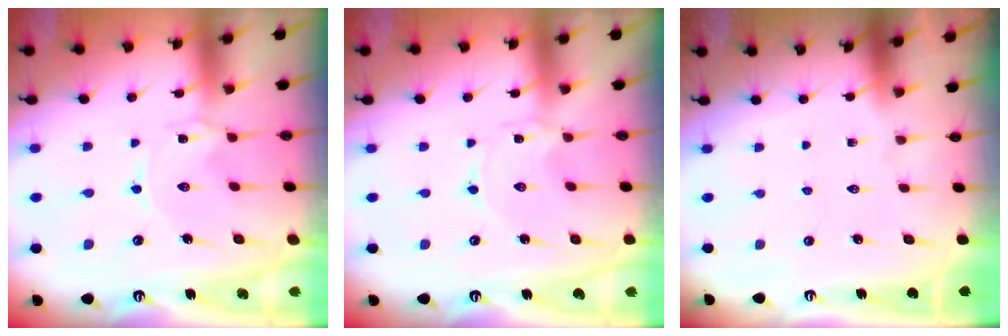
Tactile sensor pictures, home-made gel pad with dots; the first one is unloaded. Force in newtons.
{"total": 0.0}
{"total": 0.0}